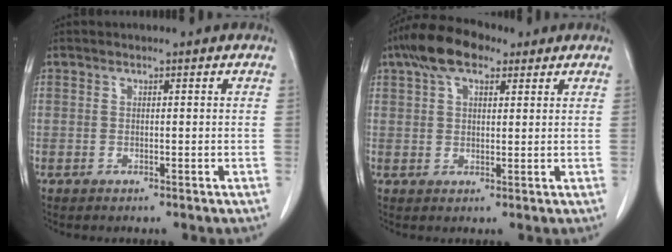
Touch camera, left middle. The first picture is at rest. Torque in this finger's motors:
{"motor_torque": [1.34, -0.80, 0.14, 0.04]}